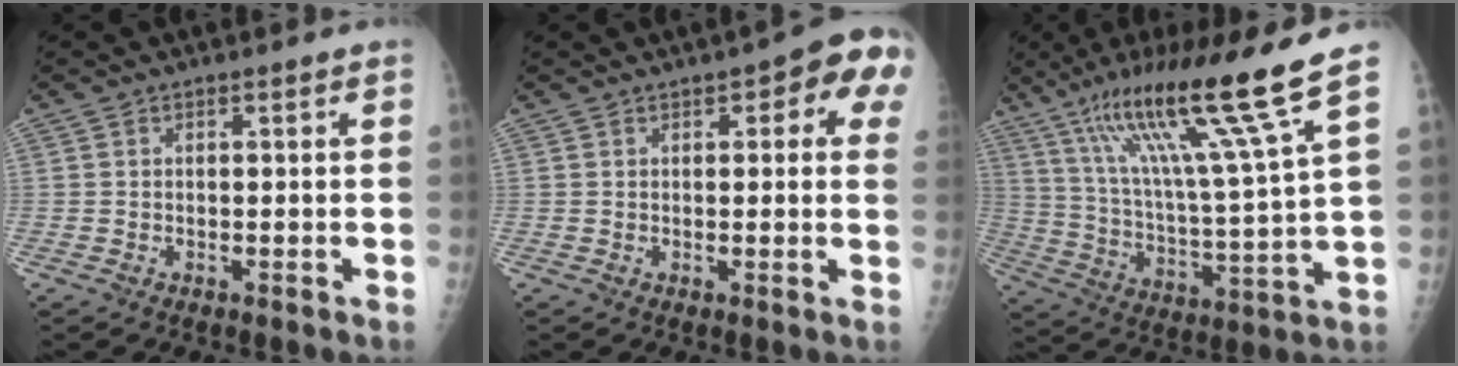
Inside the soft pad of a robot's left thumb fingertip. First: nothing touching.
{"total": 9.2, "force": [3.6, 3.4, 7.7], "torque": [-0.058, 0.002, 0.030]}
{"total": 20.0, "force": [13.3, -0.1, 14.9], "torque": [-0.239, -0.062, 0.230]}